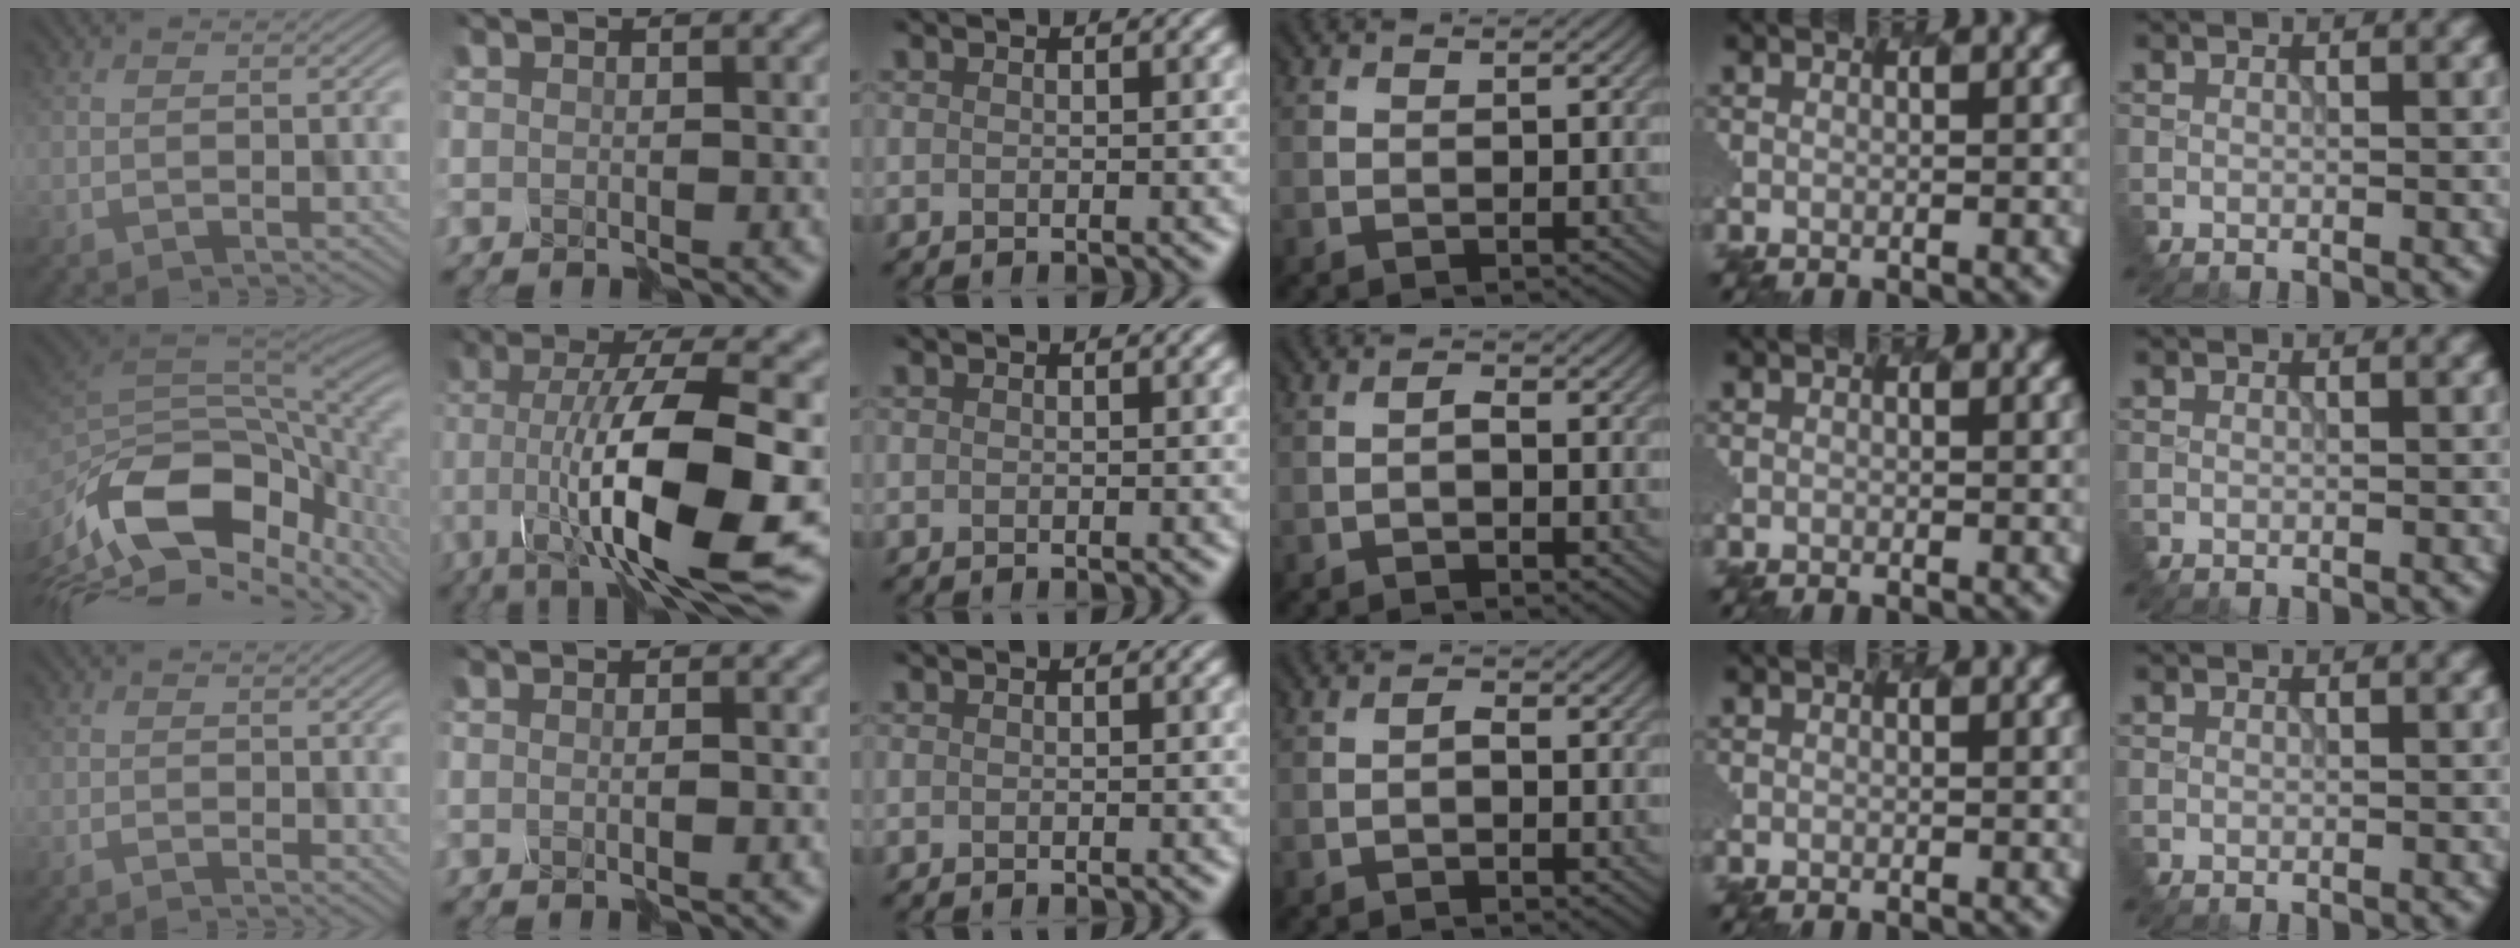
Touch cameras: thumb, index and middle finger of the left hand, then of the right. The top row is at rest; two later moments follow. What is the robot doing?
{"motion": "disassemble", "object": "hinged jar"}